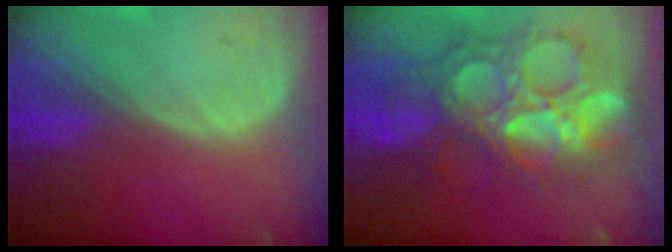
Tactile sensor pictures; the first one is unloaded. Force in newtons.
{"total": 12.2, "press": 12.1, "slide": 1.4}